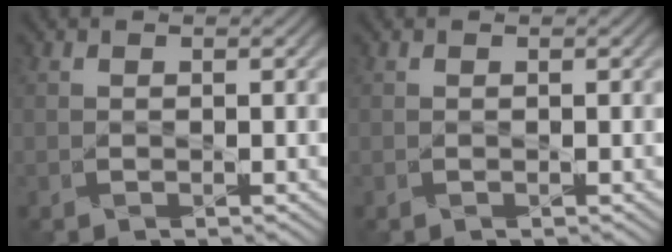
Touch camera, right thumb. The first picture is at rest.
{"total": 0.0}